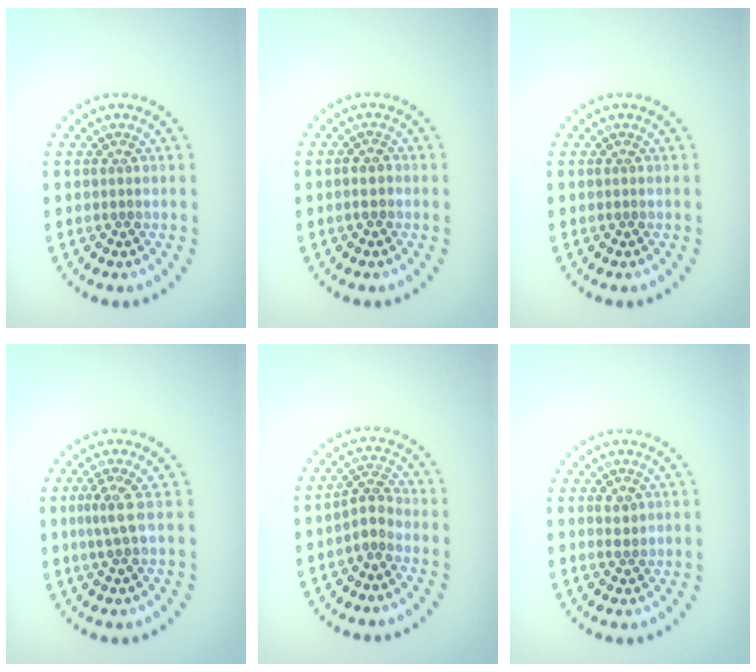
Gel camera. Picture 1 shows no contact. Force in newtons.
{"total": 1.1, "press": 1.1, "slide": 0.4}
{"total": 0.0}
{"total": 2.1, "press": 1.5, "slide": 1.5}
{"total": 2.0, "press": 1.6, "slide": 1.2}
{"total": 1.0, "press": 1.0, "slide": 0.1}